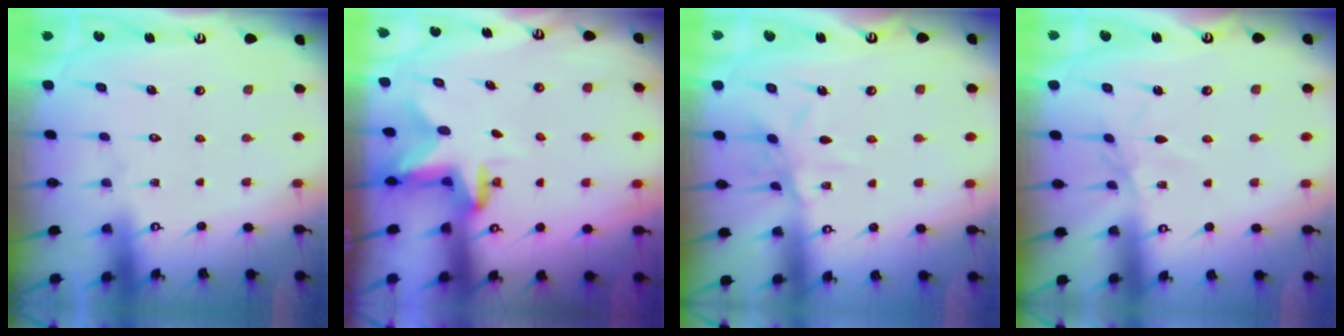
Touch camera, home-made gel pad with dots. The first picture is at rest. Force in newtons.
{"total": 2.5, "press": 2.4, "slide": 0.6}
{"total": 8.0, "press": 8.0, "slide": 0.7}
{"total": 2.3, "press": 2.3, "slide": 0.5}